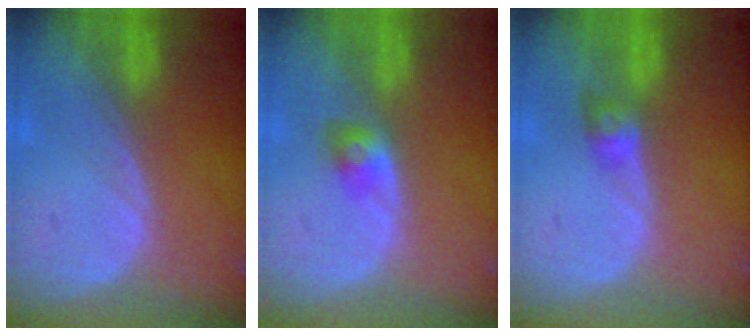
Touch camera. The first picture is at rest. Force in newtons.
{"total": 2.8, "press": 2.6, "slide": 1.2}
{"total": 2.9, "press": 2.5, "slide": 1.5}